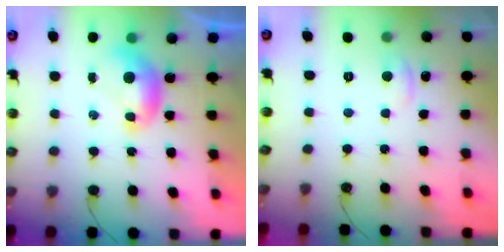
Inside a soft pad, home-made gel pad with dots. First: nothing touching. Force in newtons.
{"total": 1.7, "press": 1.6, "slide": 0.6}